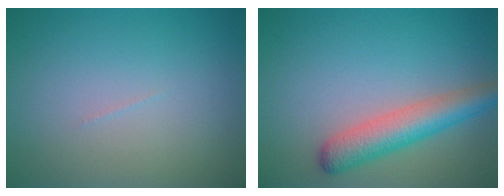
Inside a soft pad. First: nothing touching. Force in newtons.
{"total": 4.6, "press": 4.6, "slide": 0.2}